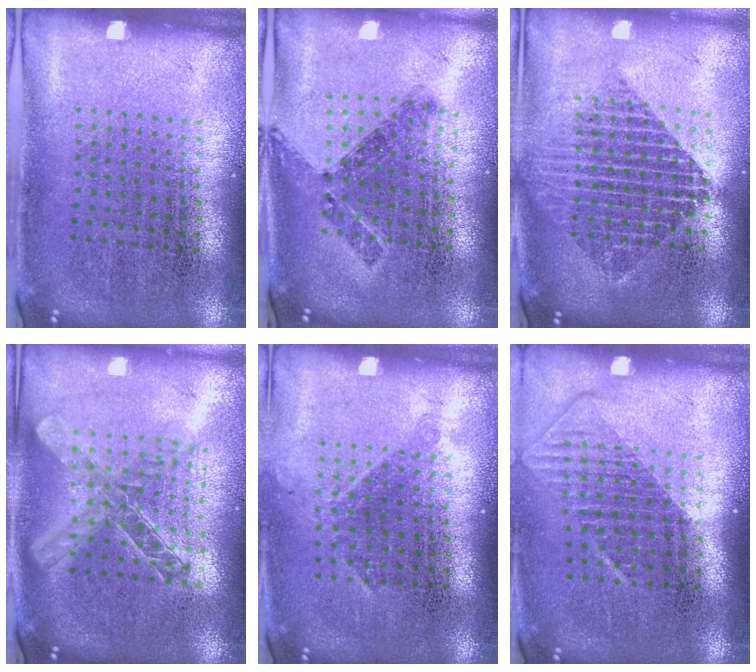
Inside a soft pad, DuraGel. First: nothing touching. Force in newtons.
{"total": 0.7, "press": 0.7, "slide": 0.3}
{"total": 2.1, "press": 1.7, "slide": 1.2}
{"total": 1.9, "press": 1.6, "slide": 1.0}
{"total": 1.1, "press": 0.8, "slide": 0.6}
{"total": 1.3, "press": 1.1, "slide": 0.8}